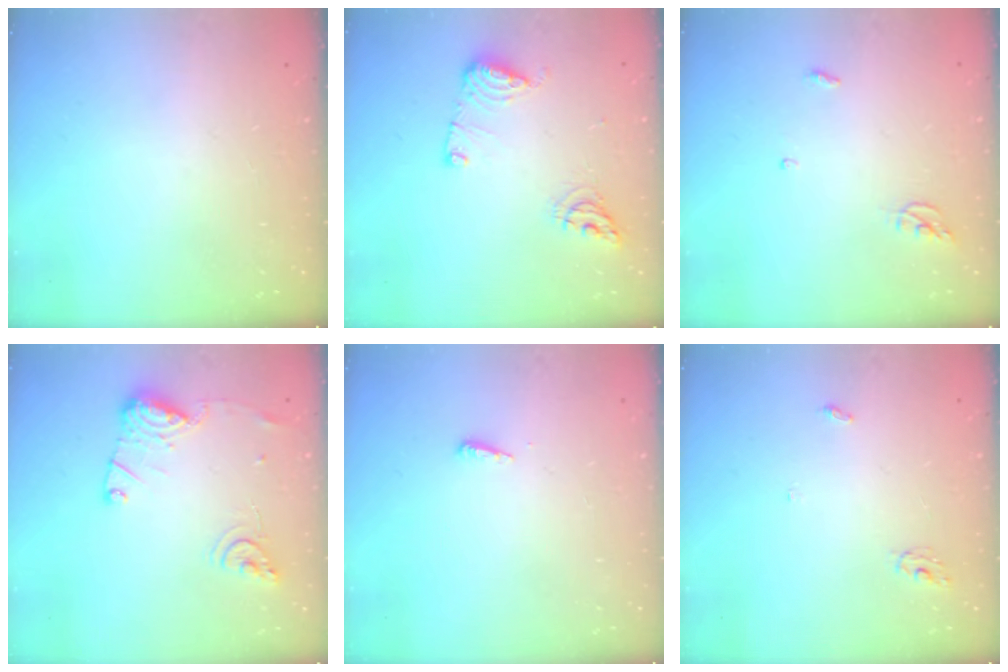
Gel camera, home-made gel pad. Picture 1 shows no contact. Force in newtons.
{"total": 10.2, "press": 10.1, "slide": 1.2}
{"total": 3.8, "press": 3.8, "slide": 0.4}
{"total": 12.9, "press": 12.8, "slide": 1.5}
{"total": 3.8, "press": 3.7, "slide": 0.6}
{"total": 2.8, "press": 2.8, "slide": 0.2}